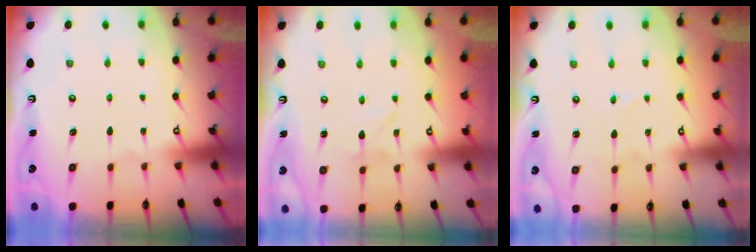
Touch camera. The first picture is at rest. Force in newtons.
{"total": 1.9, "press": 1.9, "slide": 0.2}
{"total": 1.7, "press": 1.6, "slide": 0.3}